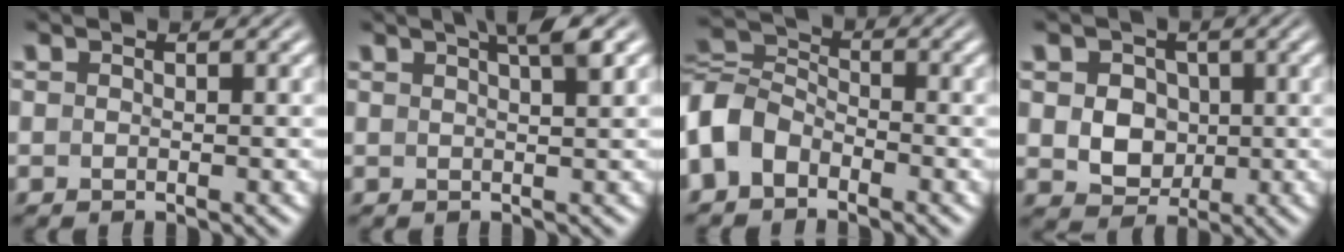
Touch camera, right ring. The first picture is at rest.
{"total": 3.5, "force": [2.1, -0.1, 2.8], "torque": [-0.034, 0.010, 0.036]}
{"total": 6.5, "force": [-2.4, 5.5, 2.6], "torque": [-0.075, -0.019, -0.040]}
{"total": 5.7, "force": [0.4, 5.0, 2.7], "torque": [-0.046, -0.017, 0.015]}